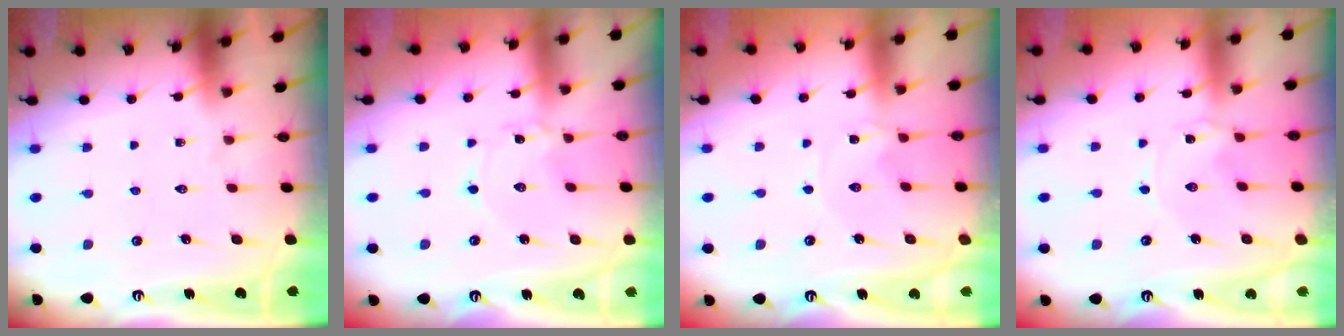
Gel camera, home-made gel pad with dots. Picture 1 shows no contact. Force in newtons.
{"total": 1.2, "press": 1.2, "slide": 0.1}
{"total": 0.0}
{"total": 1.2, "press": 1.2, "slide": 0.3}